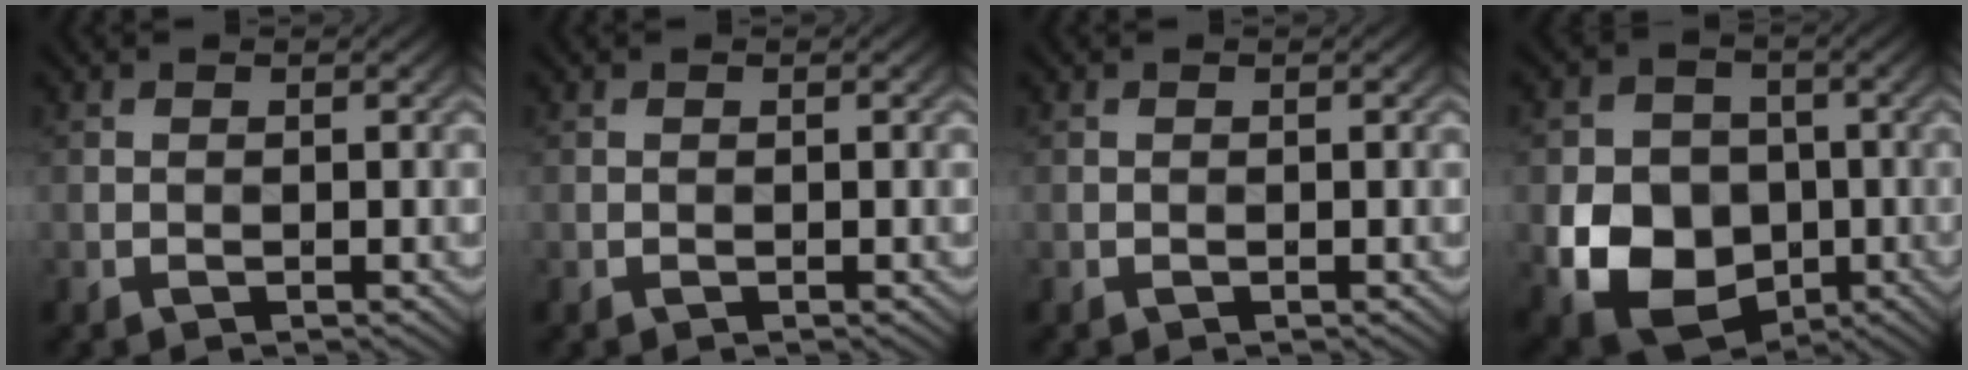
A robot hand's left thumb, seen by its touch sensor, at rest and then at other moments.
{"total": 0.0}
{"total": 0.0}
{"total": 10.6, "force": [-2.0, 8.9, 5.4], "torque": [-0.125, -0.040, -0.037]}